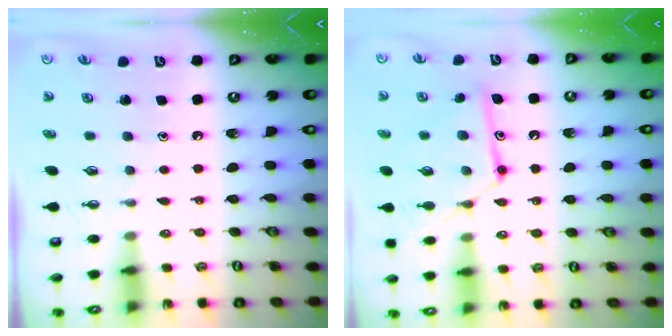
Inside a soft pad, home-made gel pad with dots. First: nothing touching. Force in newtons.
{"total": 14.8, "press": 14.8, "slide": 1.3}